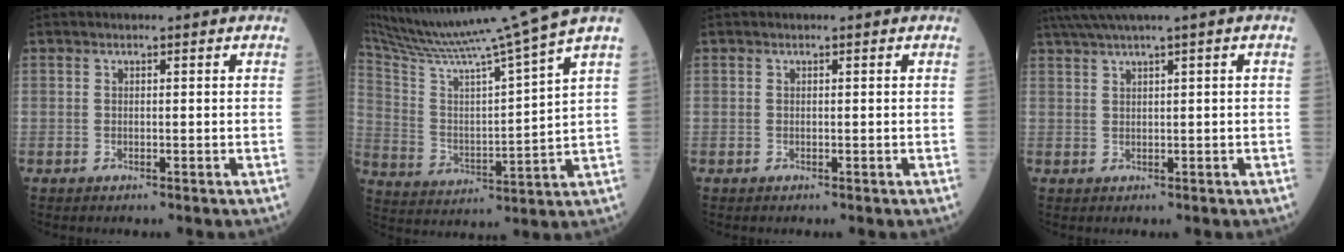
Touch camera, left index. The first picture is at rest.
{"total": 17.5, "force": [15.3, -3.4, 7.8], "torque": [-0.143, -0.039, 0.251]}
{"total": 0.0}
{"total": 4.2, "force": [2.8, -1.0, 2.9], "torque": [-0.061, 0.015, 0.058]}